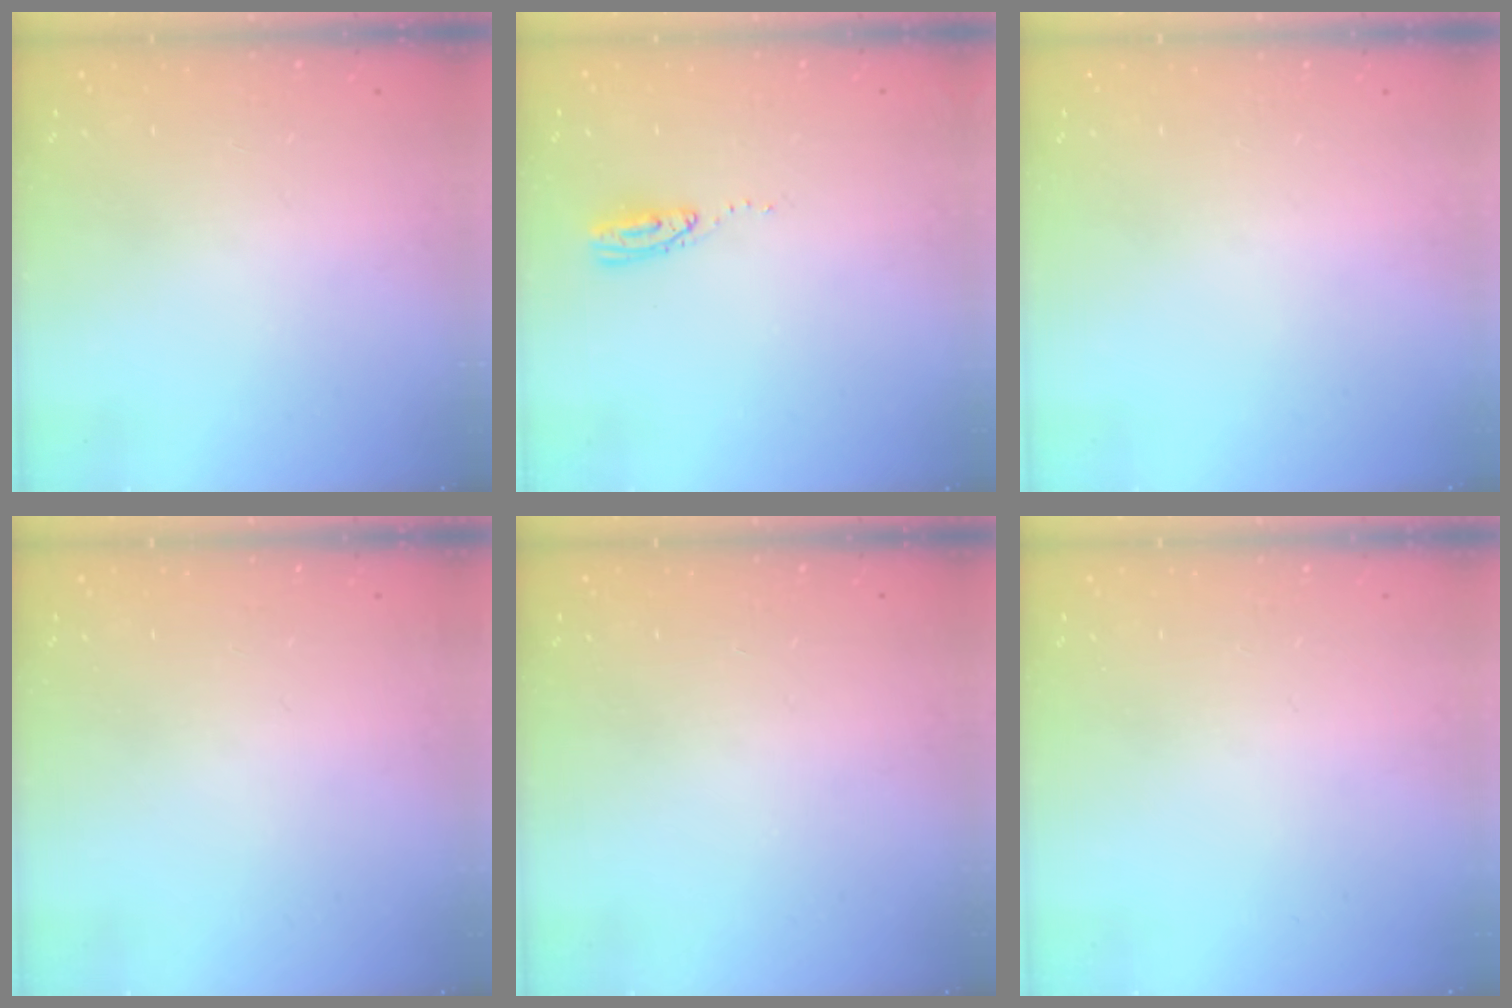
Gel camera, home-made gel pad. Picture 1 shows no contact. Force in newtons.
{"total": 5.0, "press": 5.0, "slide": 0.5}
{"total": 0.0}
{"total": 2.8, "press": 2.2, "slide": 1.7}
{"total": 0.0}
{"total": 0.0}